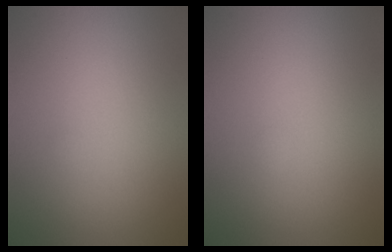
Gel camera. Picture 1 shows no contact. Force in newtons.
{"total": 0.0}